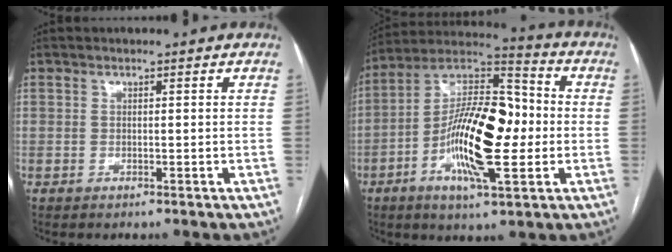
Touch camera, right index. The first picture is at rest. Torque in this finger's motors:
{"motor_torque": [2.14, 0.00, 0.57, 0.21]}